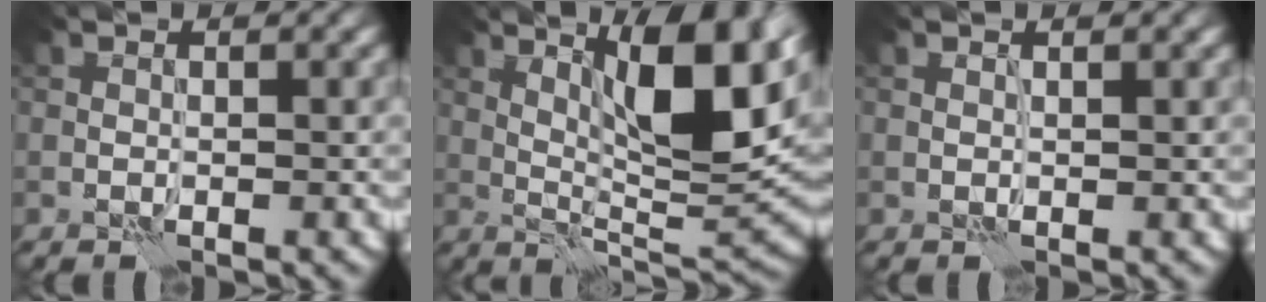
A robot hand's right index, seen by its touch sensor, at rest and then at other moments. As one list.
[{"total": 10.6, "force": [4.2, 2.6, 9.4], "torque": [-0.143, 0.002, 0.072]}, {"total": 0.0}]